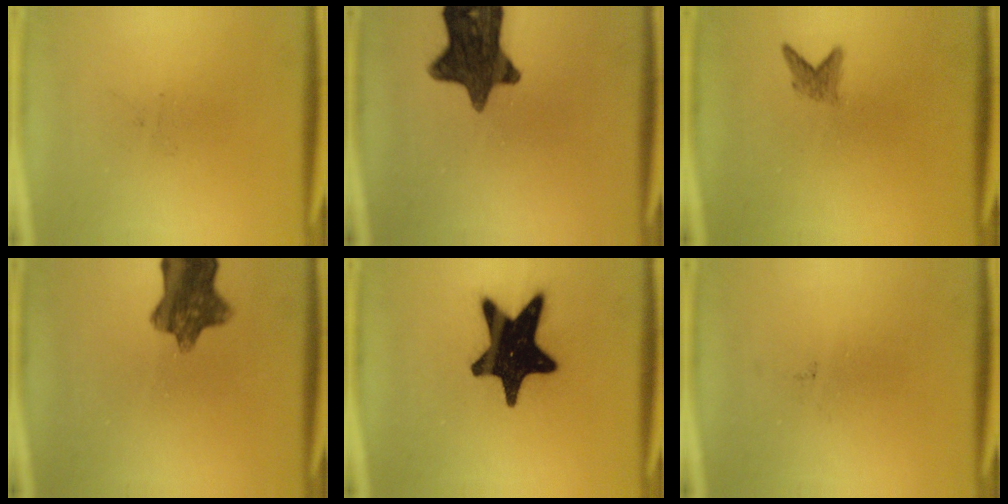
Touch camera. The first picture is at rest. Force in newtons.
{"total": 13.3}
{"total": 1.7}
{"total": 8.9}
{"total": 19.8}
{"total": 0.0}